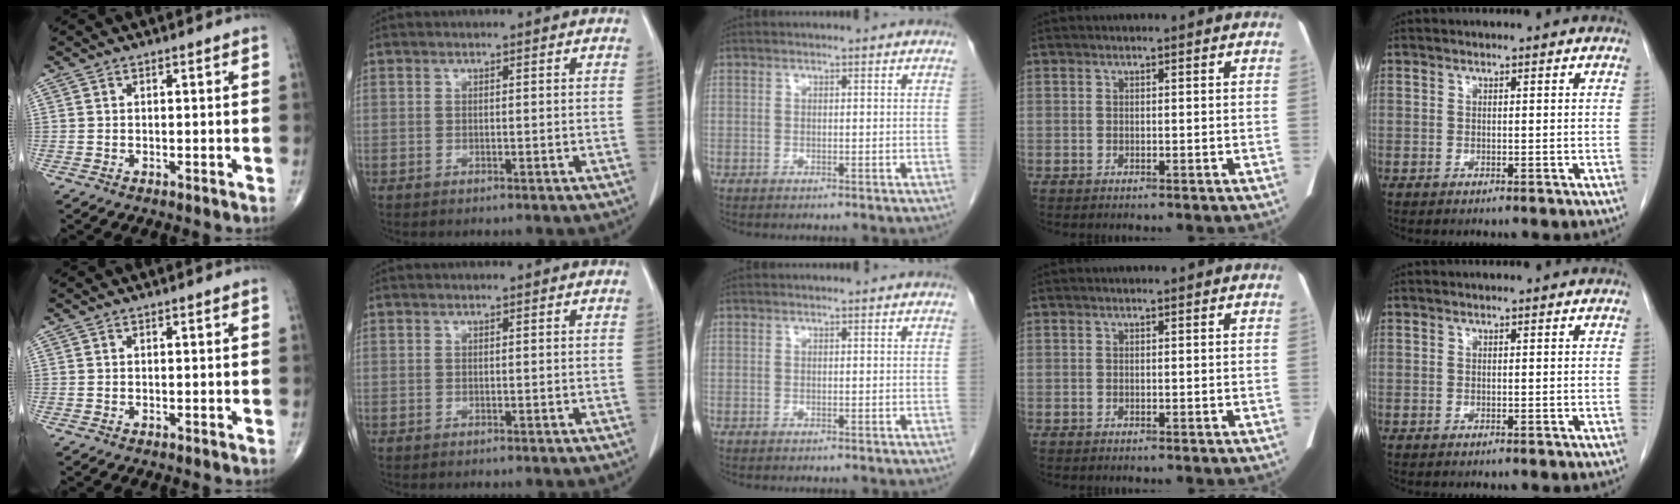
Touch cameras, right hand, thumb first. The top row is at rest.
{}